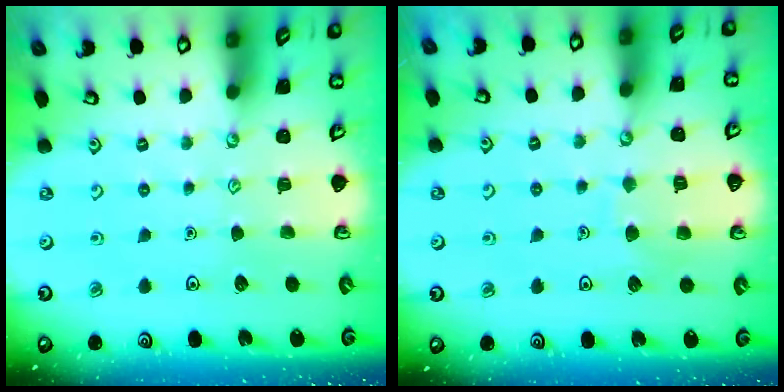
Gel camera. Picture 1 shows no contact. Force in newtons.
{"total": 6.4, "press": 6.3, "slide": 0.7}